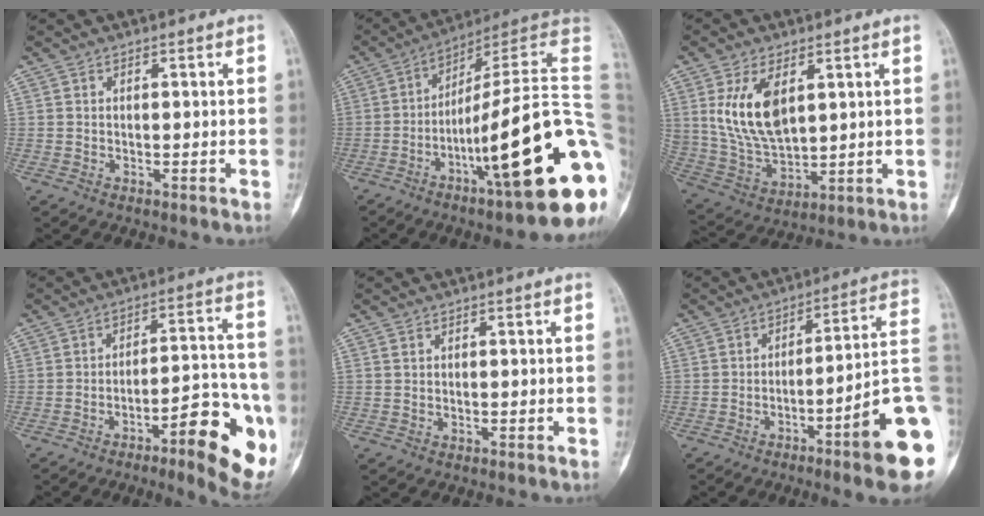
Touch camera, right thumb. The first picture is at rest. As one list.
[{"total": 27.5, "force": [-7.5, 4.2, 26.1], "torque": [-0.305, 0.036, -0.114]}, {"total": 13.4, "force": [4.0, 7.6, 10.3], "torque": [-0.186, -0.016, 0.095]}, {"total": 17.3, "force": [-7.4, 4.8, 14.9], "torque": [-0.161, 0.042, -0.098]}, {"total": 0.7, "force": [0.2, 0.6, 0.4], "torque": [-0.004, 0.000, 0.004]}, {"total": 16.9, "force": [-6.1, 1.9, 15.6], "torque": [-0.165, 0.035, -0.089]}]